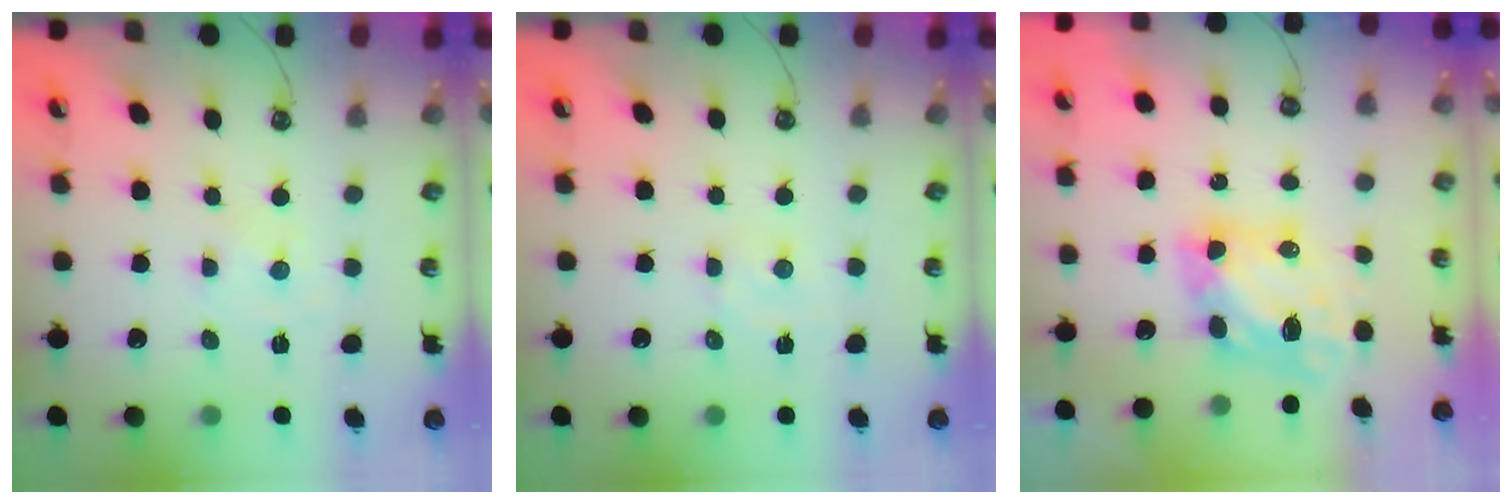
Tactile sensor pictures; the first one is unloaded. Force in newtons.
{"total": 2.8, "press": 2.7, "slide": 0.4}
{"total": 6.5, "press": 6.5, "slide": 0.6}